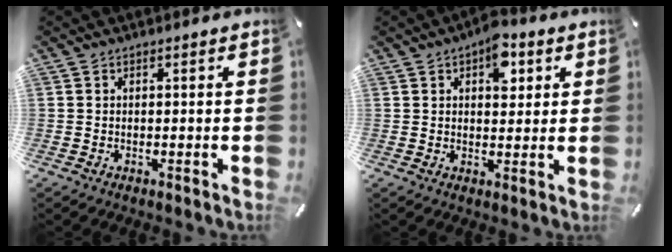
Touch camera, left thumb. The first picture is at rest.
{"total": 7.6, "force": [3.1, 4.6, 5.2], "torque": [-0.045, -0.013, 0.045]}